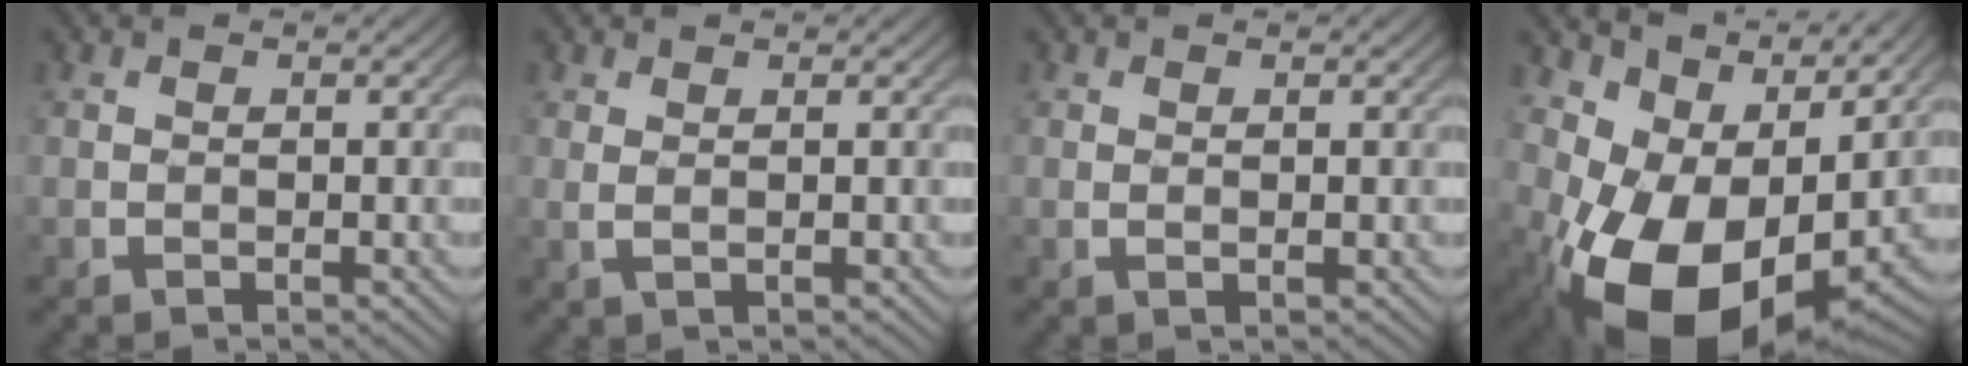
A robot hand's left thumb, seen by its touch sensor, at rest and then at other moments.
{"total": 0.9, "force": [0.8, 0.1, 0.5], "torque": [-0.005, -0.004, 0.016]}
{"total": 0.6, "force": [0.4, 0.1, 0.4], "torque": [-0.002, -0.001, 0.007]}
{"total": 13.1, "force": [-1.4, 8.9, 9.5], "torque": [-0.158, -0.021, -0.007]}